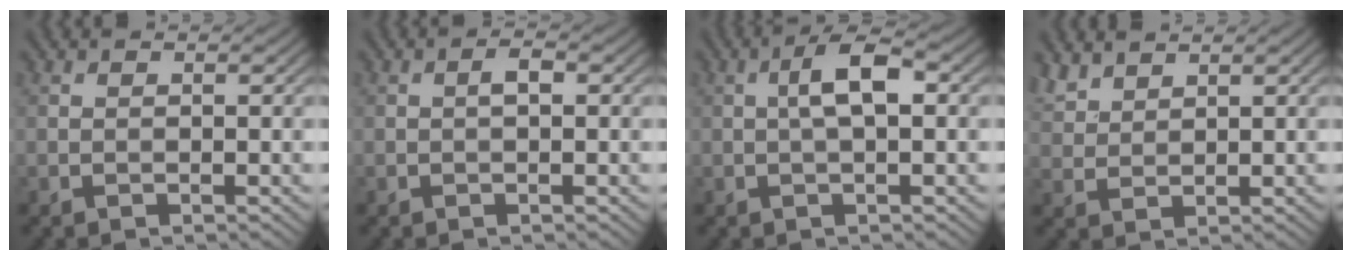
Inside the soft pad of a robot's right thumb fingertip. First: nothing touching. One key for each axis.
{"total": 1.3, "fx": 0.1, "fy": 0.5, "fz": 1.2, "tx": -0.021, "ty": 0.005, "tz": -0.001}
{"total": 4.4, "fx": 0.5, "fy": 1.3, "fz": 4.1, "tx": -0.080, "ty": 0.014, "tz": 0.004}
{"total": 3.7, "fx": 3.0, "fy": 1.4, "fz": 1.5, "tx": -0.040, "ty": 0.008, "tz": 0.071}